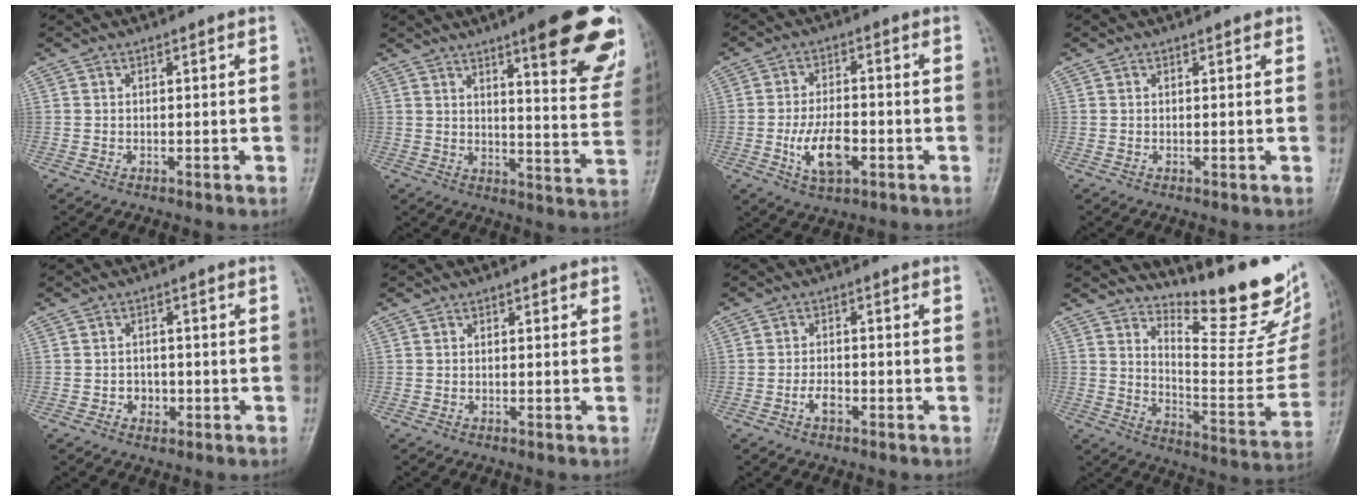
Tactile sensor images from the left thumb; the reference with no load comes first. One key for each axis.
{"total": 20.7, "fx": 12.0, "fy": 4.5, "fz": 16.3, "tx": -0.175, "ty": -0.055, "tz": 0.150}
{"total": 8.4, "fx": -2.5, "fy": 4.4, "fz": 6.7, "tx": -0.115, "ty": 0.010, "tz": -0.042}
{"total": 0.6, "fx": 0.5, "fy": 0.4, "fz": 0.3, "tx": -0.002, "ty": -0.002, "tz": 0.002}
{"total": 2.8, "fx": -0.9, "fy": 2.4, "fz": 1.2, "tx": -0.001, "ty": 0.007, "tz": -0.013}
{"total": 0.8, "fx": 0.5, "fy": 0.5, "fz": 0.4, "tx": 0.002, "ty": -0.002, "tz": 0.003}
{"total": 2.6, "fx": -1.3, "fy": 1.4, "fz": 1.7, "tx": -0.029, "ty": 0.008, "tz": -0.026}
{"total": 20.1, "fx": 16.3, "fy": 5.0, "fz": 10.7, "tx": -0.111, "ty": -0.146, "tz": 0.233}